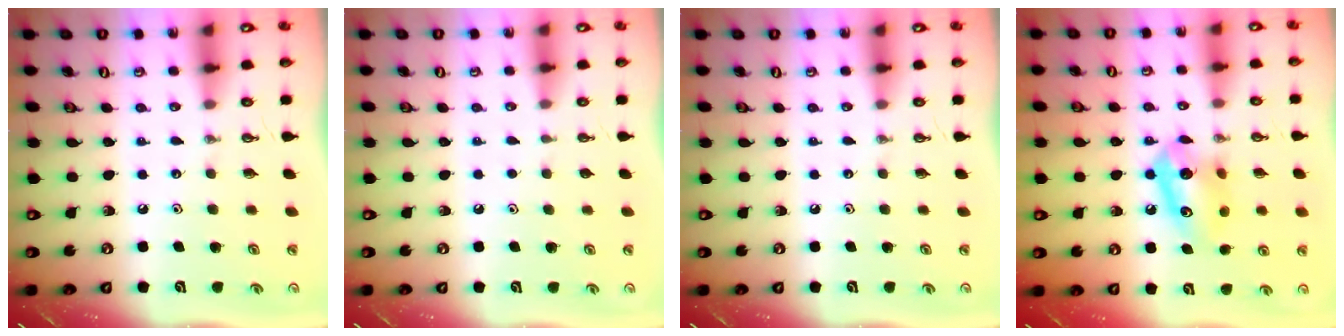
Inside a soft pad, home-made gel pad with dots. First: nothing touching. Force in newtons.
{"total": 0.0}
{"total": 0.0}
{"total": 9.9, "press": 9.8, "slide": 1.4}